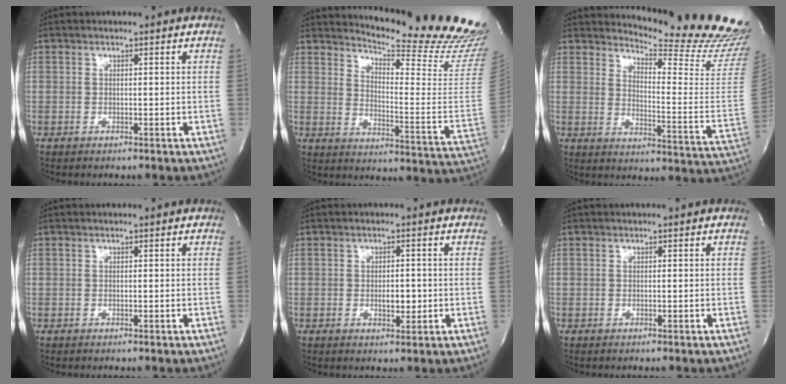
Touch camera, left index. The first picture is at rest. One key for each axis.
{"total": 21.0, "fx": 19.7, "fy": 0.2, "fz": 7.1, "tx": -0.111, "ty": -0.151, "tz": 0.234}
{"total": 18.9, "fx": 18.2, "fy": 0.0, "fz": 5.1, "tx": -0.082, "ty": -0.161, "tz": 0.209}
{"total": 0.0}
{"total": 2.5, "fx": -1.1, "fy": 1.2, "fz": 1.9, "tx": -0.030, "ty": -0.009, "tz": -0.014}
{"total": 0.0}